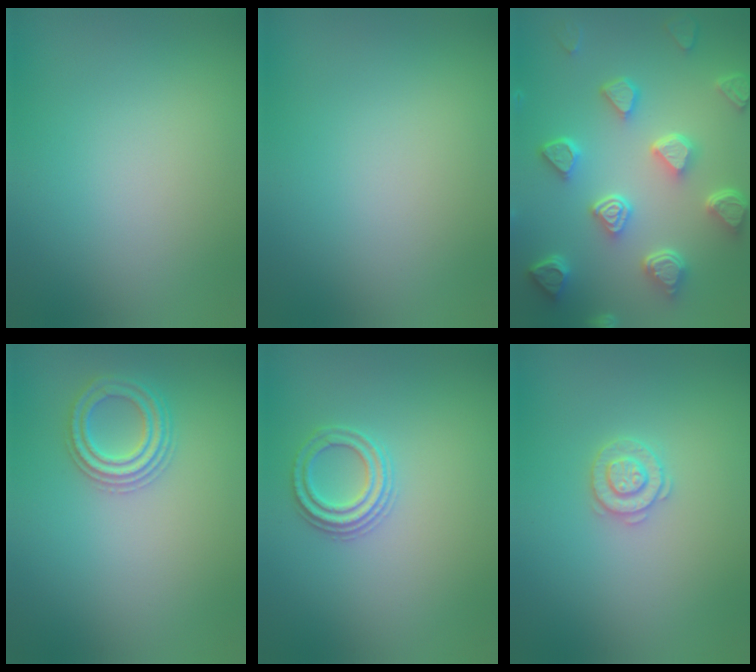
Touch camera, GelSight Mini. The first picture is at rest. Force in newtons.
{"total": 0.0}
{"total": 7.4, "press": 5.9, "slide": 4.5}
{"total": 2.9, "press": 2.9, "slide": 0.5}
{"total": 2.3, "press": 2.2, "slide": 0.5}
{"total": 2.2, "press": 2.2, "slide": 0.3}